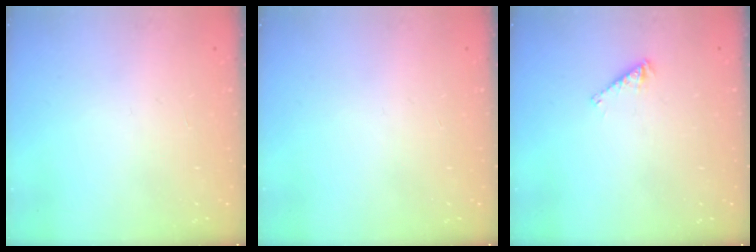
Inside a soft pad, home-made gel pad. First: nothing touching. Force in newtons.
{"total": 0.0}
{"total": 3.2, "press": 3.2, "slide": 0.3}